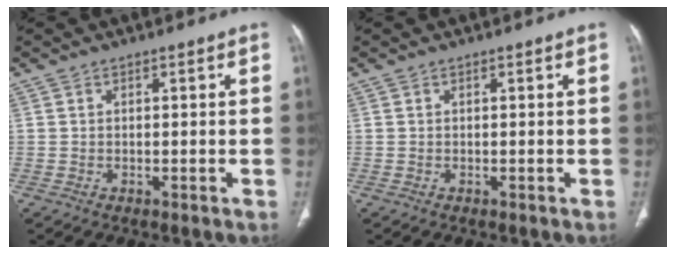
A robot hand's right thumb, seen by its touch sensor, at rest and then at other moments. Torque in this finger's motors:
{"motor_torque": [0.00, 0.00, -0.01, -0.01, 0.03]}